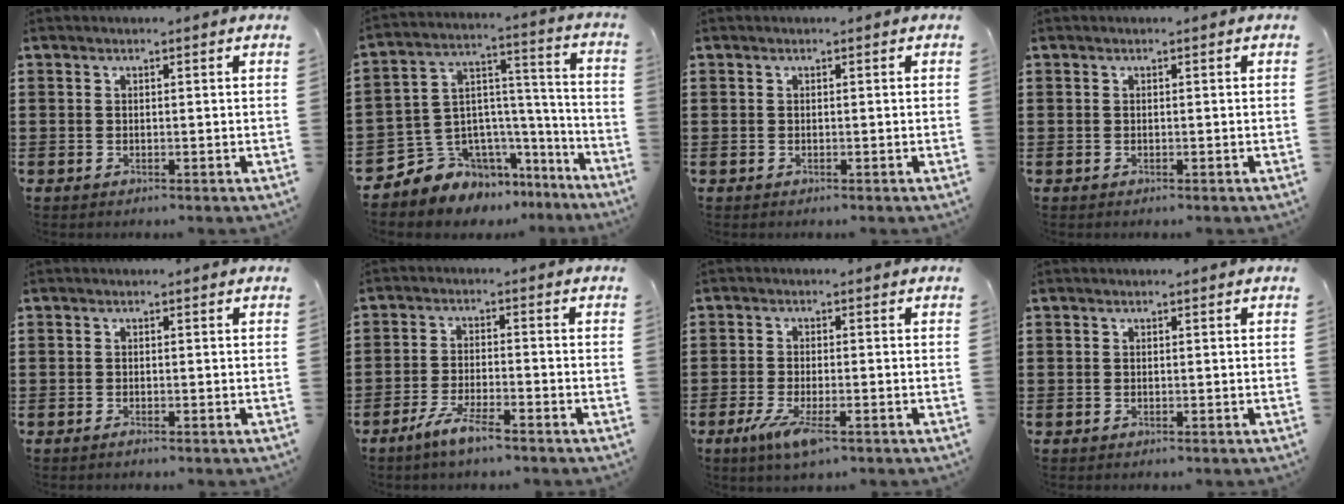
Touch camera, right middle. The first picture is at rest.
{"total": 7.4, "force": [-5.3, 5.1, -0.3], "torque": [-0.031, -0.011, -0.100]}
{"total": 0.0}
{"total": 0.0}
{"total": 0.6, "force": [-0.4, 0.1, 0.3], "torque": [-0.007, -0.004, -0.007]}
{"total": 4.8, "force": [-3.8, 0.5, 2.9], "torque": [-0.067, -0.005, -0.074]}
{"total": 4.8, "force": [-2.2, 1.0, 4.1], "torque": [-0.091, -0.014, -0.042]}
{"total": 0.0}